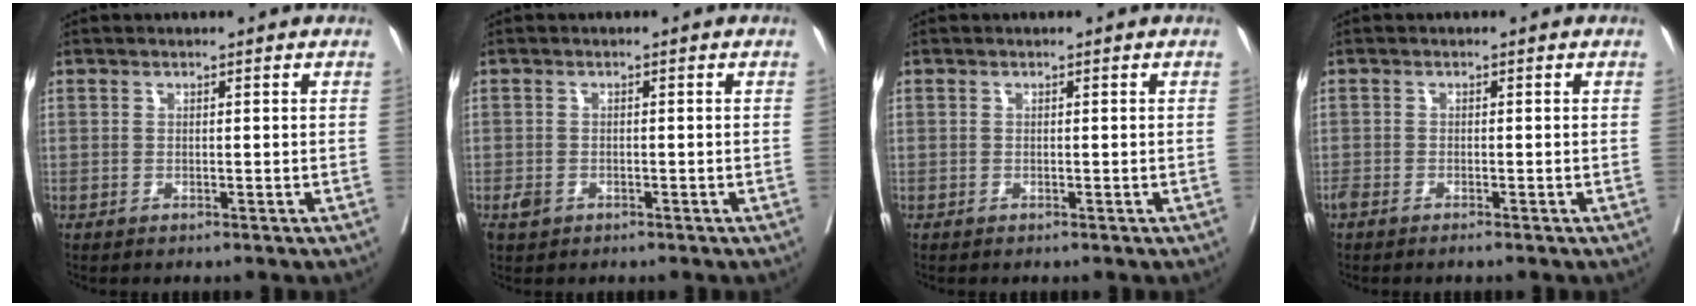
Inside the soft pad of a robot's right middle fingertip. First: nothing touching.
{"total": 1.8, "force": [-0.9, 1.3, 0.8], "torque": [-0.017, 0.002, -0.011]}
{"total": 0.0}
{"total": 1.6, "force": [-1.3, 0.4, 0.9], "torque": [-0.020, -0.003, -0.025]}